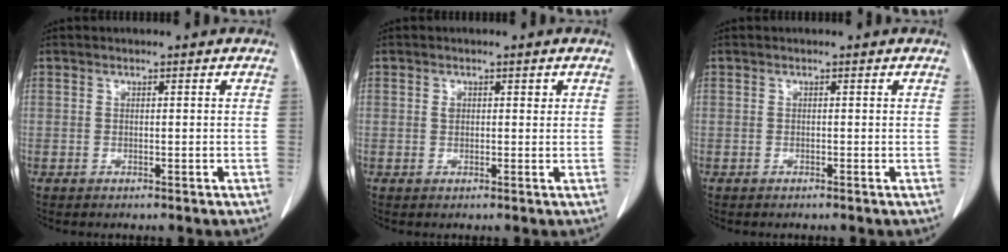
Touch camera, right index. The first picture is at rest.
{"total": 1.3, "force": [0.6, 0.9, 0.7], "torque": [-0.010, 0.006, 0.011]}
{"total": 0.0}